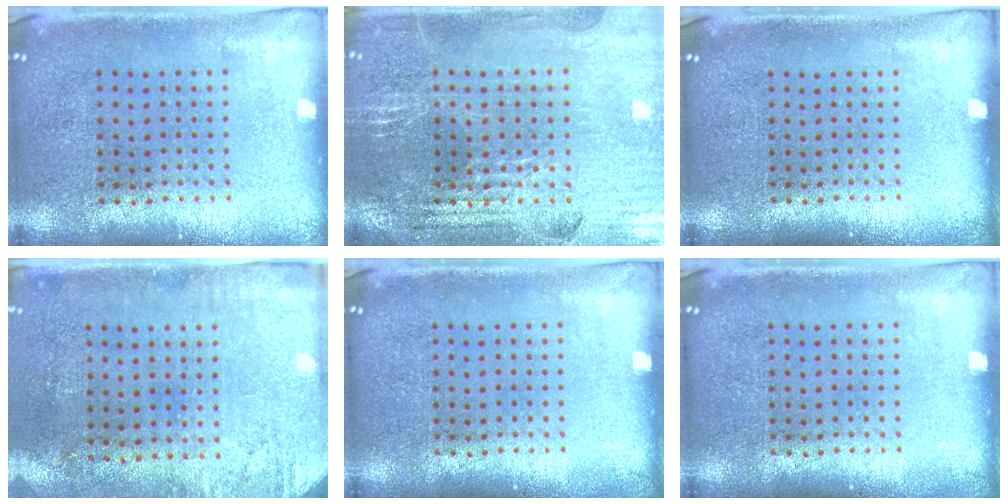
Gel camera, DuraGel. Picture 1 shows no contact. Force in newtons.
{"total": 2.8, "press": 2.8, "slide": 0.4}
{"total": 0.0}
{"total": 2.9, "press": 2.4, "slide": 1.7}
{"total": 0.0}
{"total": 0.0}